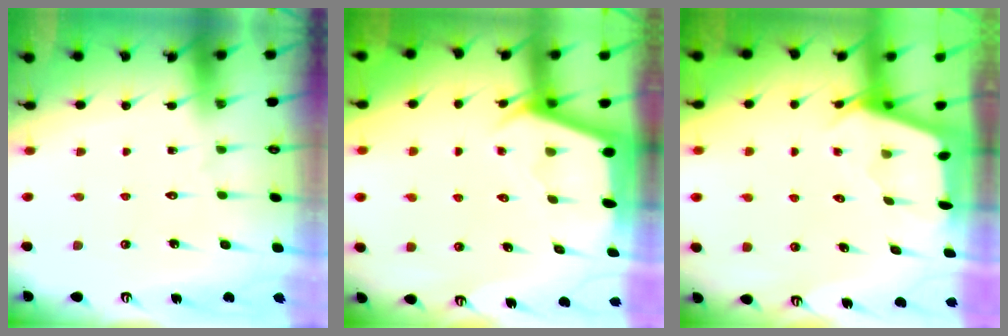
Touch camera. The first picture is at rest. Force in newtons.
{"total": 2.2, "press": 2.2, "slide": 0.3}
{"total": 2.4, "press": 2.4, "slide": 0.3}